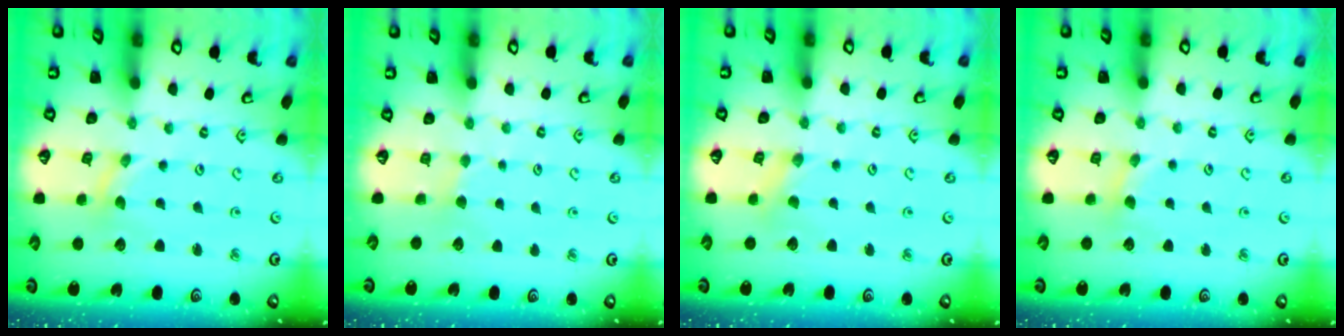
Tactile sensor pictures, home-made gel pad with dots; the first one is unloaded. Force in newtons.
{"total": 1.9, "press": 1.9, "slide": 0.3}
{"total": 1.3, "press": 1.3, "slide": 0.2}
{"total": 2.0, "press": 1.9, "slide": 0.4}